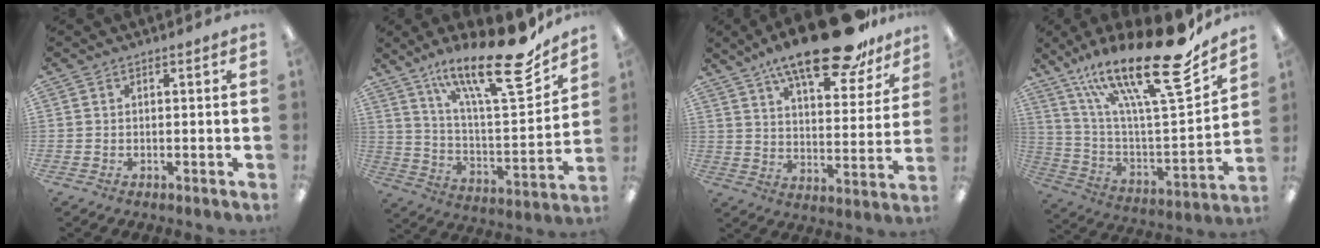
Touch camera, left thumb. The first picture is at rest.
{"total": 24.6, "force": [17.5, 5.9, 16.3], "torque": [-0.255, -0.113, 0.281]}
{"total": 19.8, "force": [14.9, 6.0, 11.6], "torque": [-0.181, -0.090, 0.249]}
{"total": 26.8, "force": [18.0, 6.0, 18.9], "torque": [-0.311, -0.120, 0.293]}